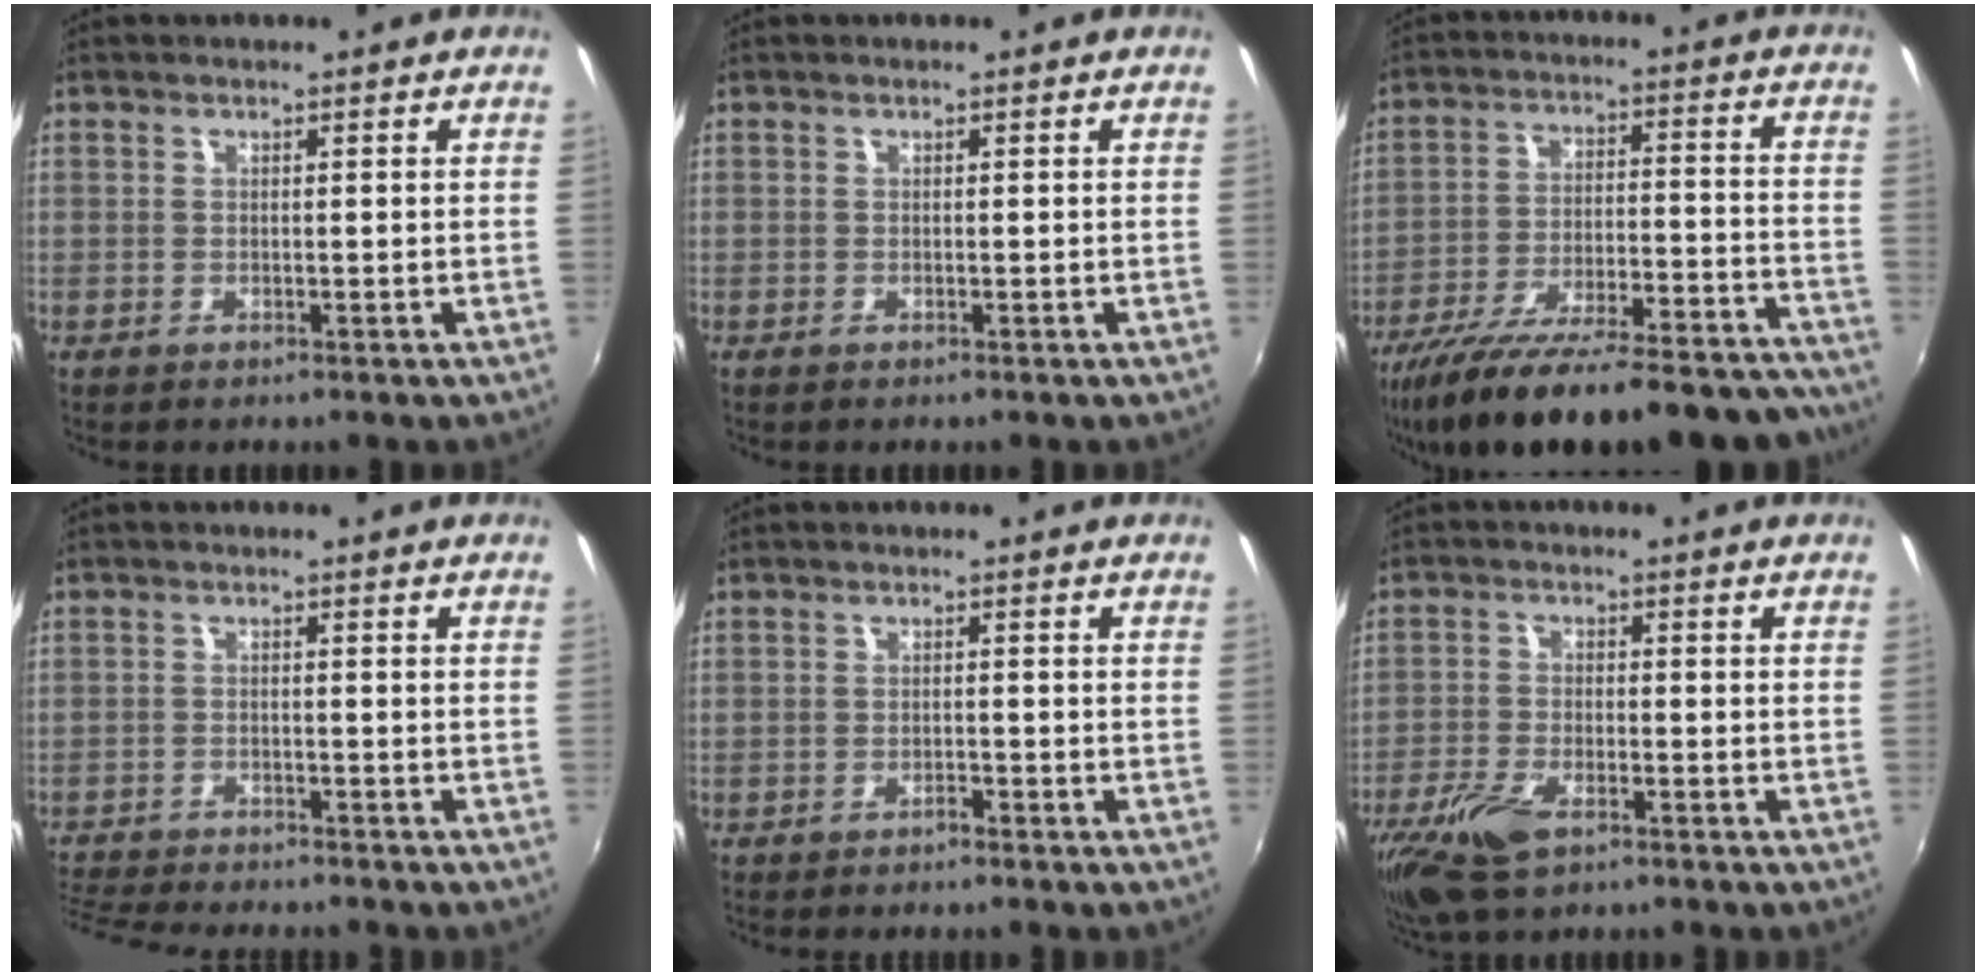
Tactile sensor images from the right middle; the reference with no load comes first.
{"total": 0.0}
{"total": 29.3, "force": [-25.4, 6.0, 13.4], "torque": [-0.228, -0.042, -0.357]}
{"total": 9.1, "force": [-8.6, 0.9, 2.9], "torque": [-0.086, -0.021, -0.147]}
{"total": 1.3, "force": [-1.3, -0.1, 0.2], "torque": [-0.008, -0.002, -0.024]}
{"total": 8.9, "force": [-5.6, 3.7, 5.9], "torque": [-0.143, -0.022, -0.114]}